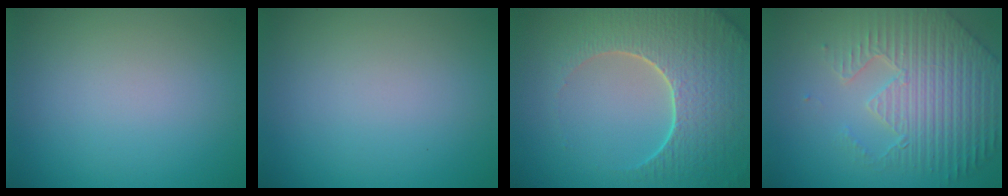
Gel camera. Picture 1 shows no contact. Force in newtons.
{"total": 0.0}
{"total": 8.1, "press": 6.1, "slide": 5.3}
{"total": 6.9, "press": 5.4, "slide": 4.3}